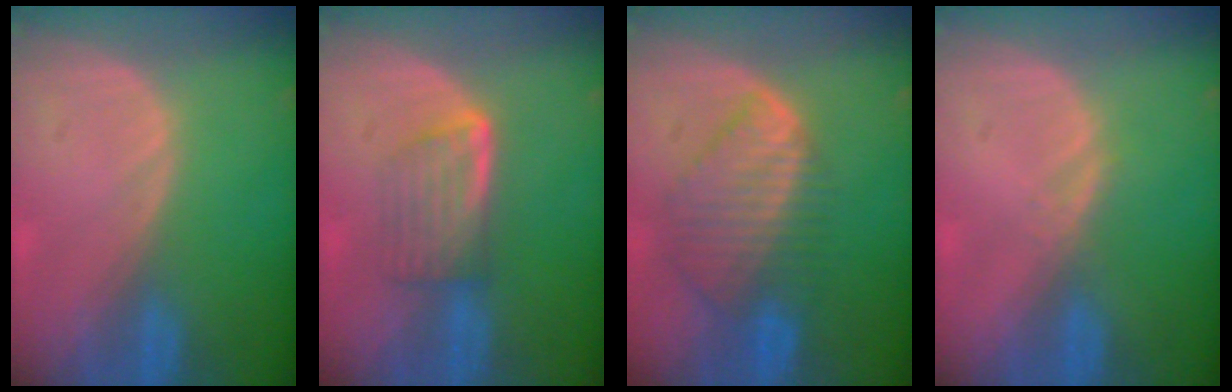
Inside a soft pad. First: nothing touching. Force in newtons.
{"total": 5.7, "press": 5.1, "slide": 2.5}
{"total": 8.4, "press": 7.6, "slide": 3.6}
{"total": 1.2, "press": 1.0, "slide": 0.7}